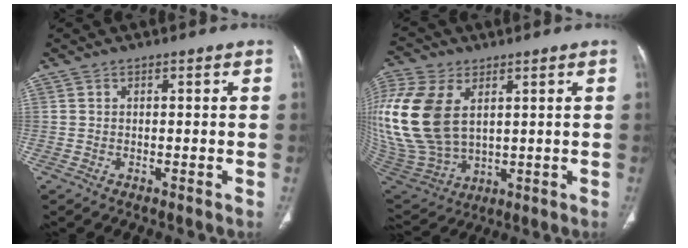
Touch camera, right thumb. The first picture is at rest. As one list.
[{"total": 23.4, "force": [5.1, 15.1, 17.1], "torque": [-0.404, -0.016, 0.115]}]